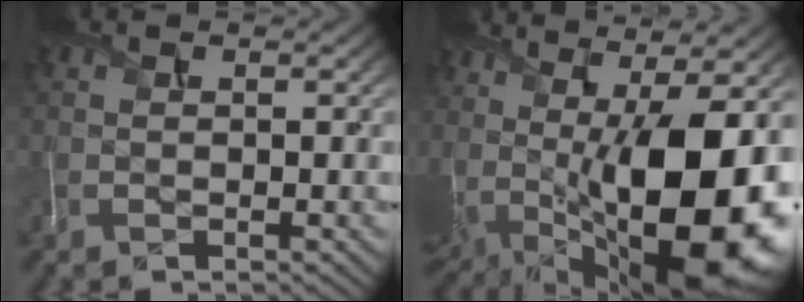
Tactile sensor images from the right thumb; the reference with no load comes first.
{"total": 18.1, "force": [-0.4, 9.1, 15.7], "torque": [-0.243, -0.020, 0.007]}